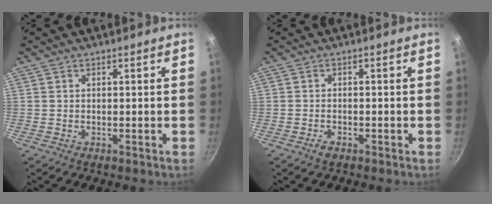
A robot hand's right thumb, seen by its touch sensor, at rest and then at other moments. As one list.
[{"total": 1.6, "force": [-1.1, 0.8, 0.9], "torque": [-0.018, 0.009, -0.022]}]